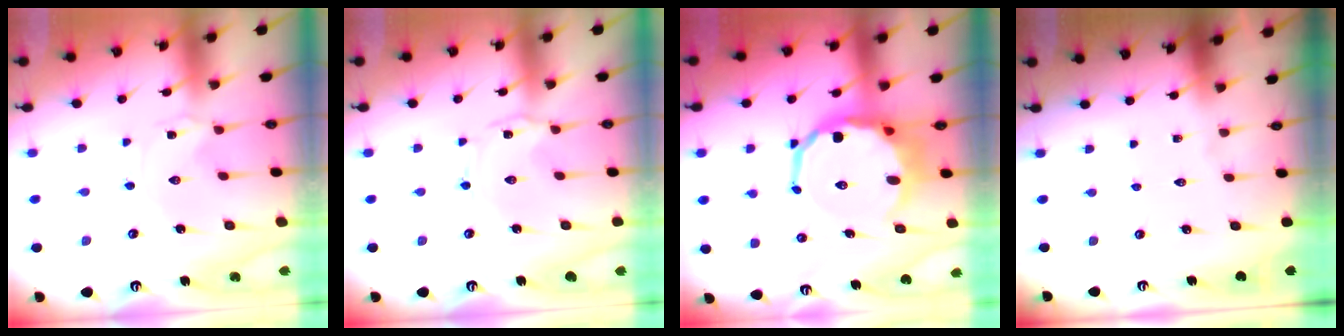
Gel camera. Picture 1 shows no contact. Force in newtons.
{"total": 0.0}
{"total": 12.9, "press": 12.5, "slide": 3.1}
{"total": 0.0}